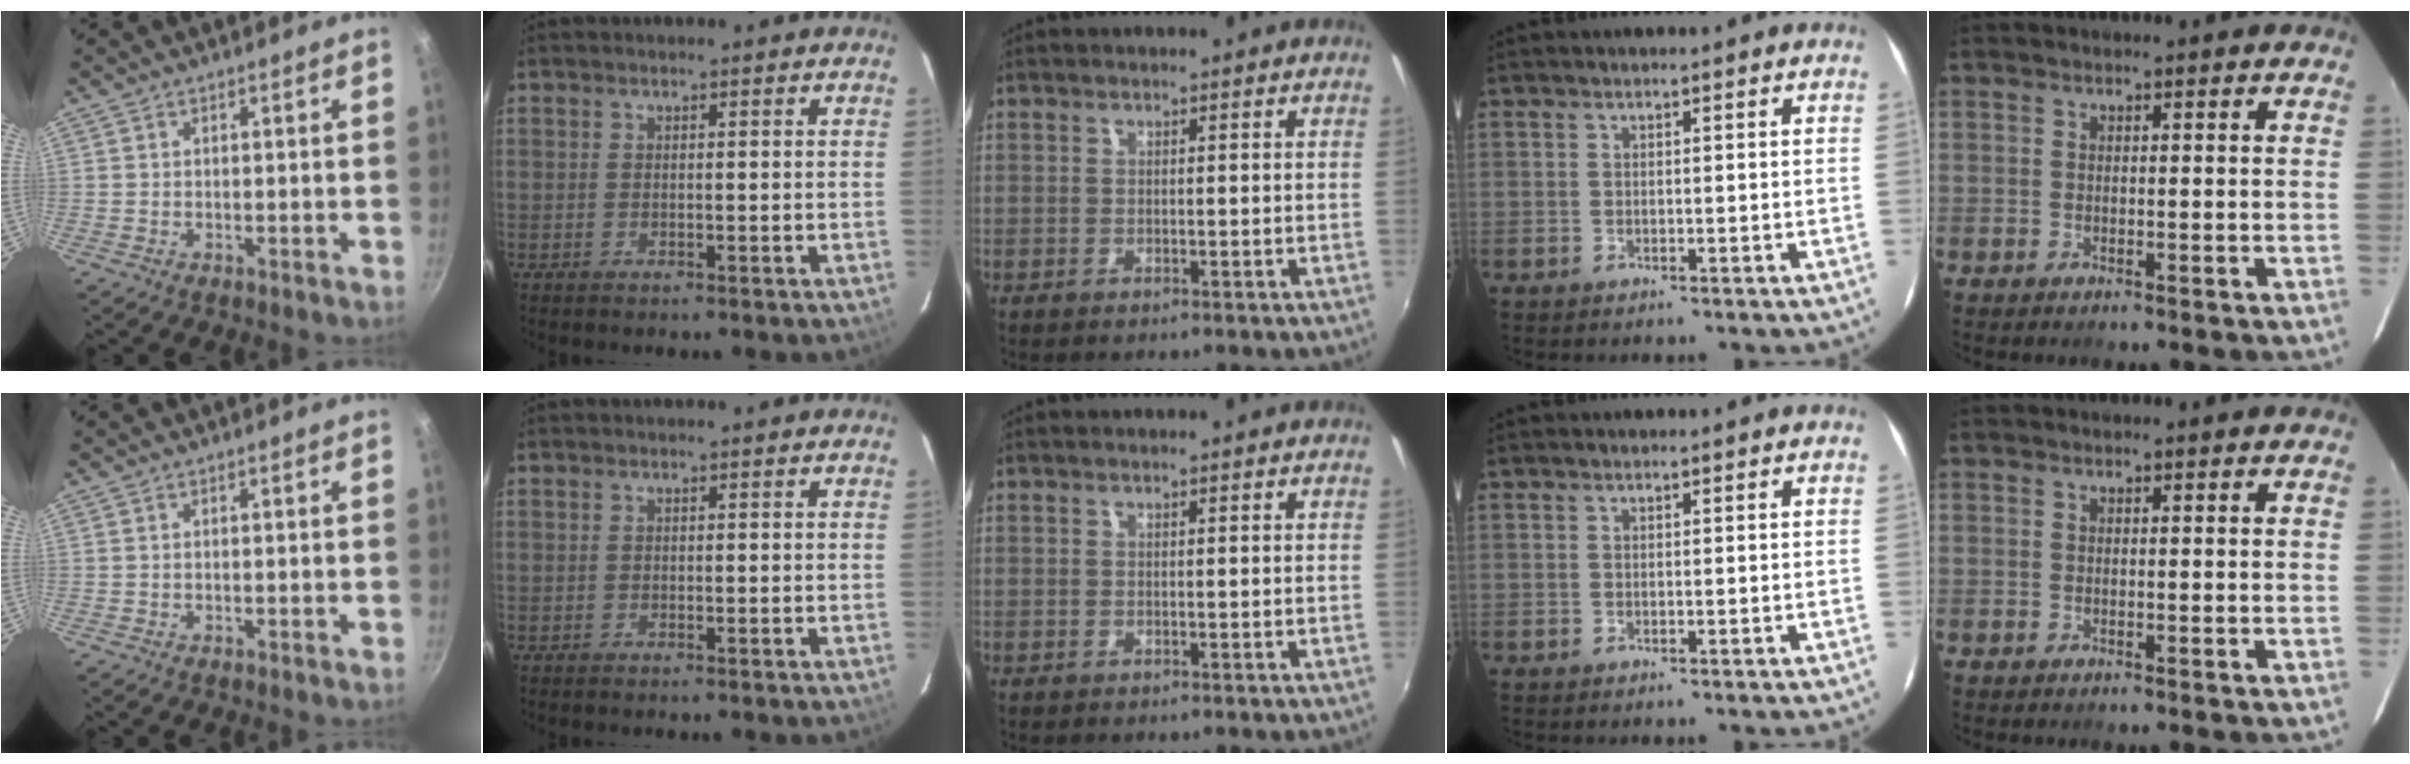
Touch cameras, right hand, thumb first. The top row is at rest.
{}